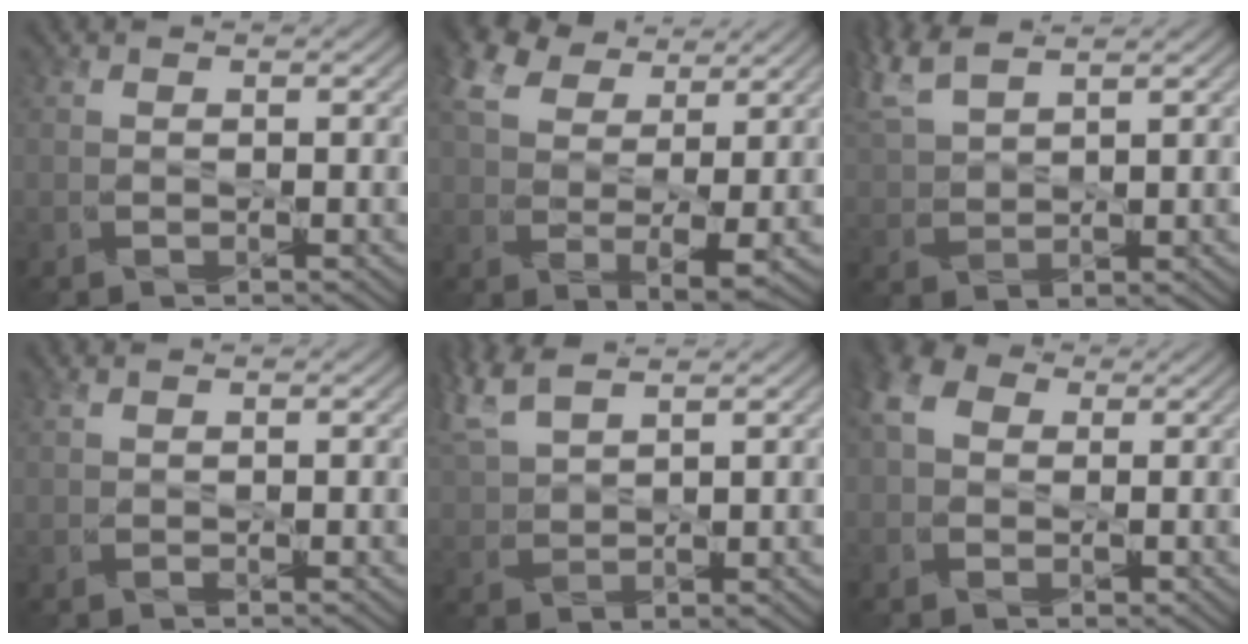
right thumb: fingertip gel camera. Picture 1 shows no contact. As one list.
[{"total": 7.7, "force": [4.6, 3.7, 4.9], "torque": [-0.118, 0.012, 0.090]}, {"total": 6.5, "force": [5.3, 1.2, 3.5], "torque": [-0.108, 0.025, 0.113]}, {"total": 0.9, "force": [0.9, -0.4, 0.0], "torque": [-0.009, 0.006, 0.017]}, {"total": 6.7, "force": [5.1, 1.5, 4.1], "torque": [-0.121, 0.023, 0.105]}, {"total": 5.5, "force": [0.9, 4.6, 2.8], "torque": [-0.088, 0.008, 0.005]}]